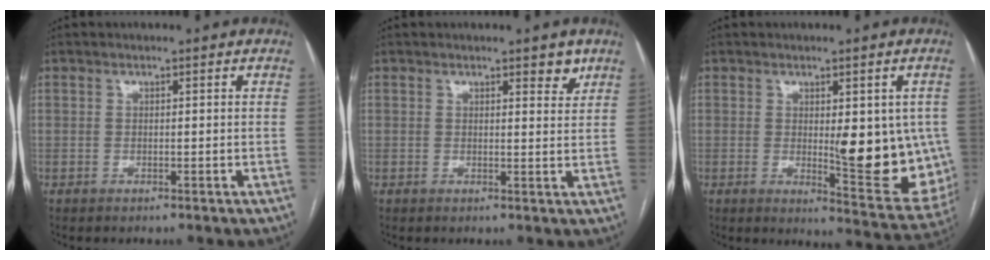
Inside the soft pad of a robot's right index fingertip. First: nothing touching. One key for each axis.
{"total": 2.5, "fx": 1.8, "fy": 0.8, "fz": 1.5, "tx": -0.018, "ty": -0.010, "tz": 0.022}
{"total": 13.7, "fx": -0.2, "fy": 3.9, "fz": 13.1, "tx": -0.138, "ty": -0.015, "tz": 0.007}